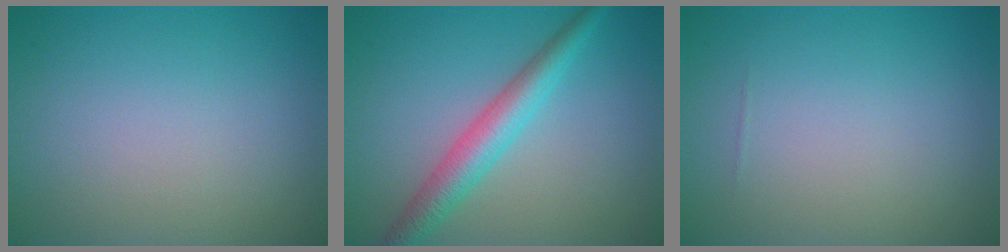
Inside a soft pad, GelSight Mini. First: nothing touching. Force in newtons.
{"total": 4.1, "press": 4.1, "slide": 0.0}
{"total": 0.0}